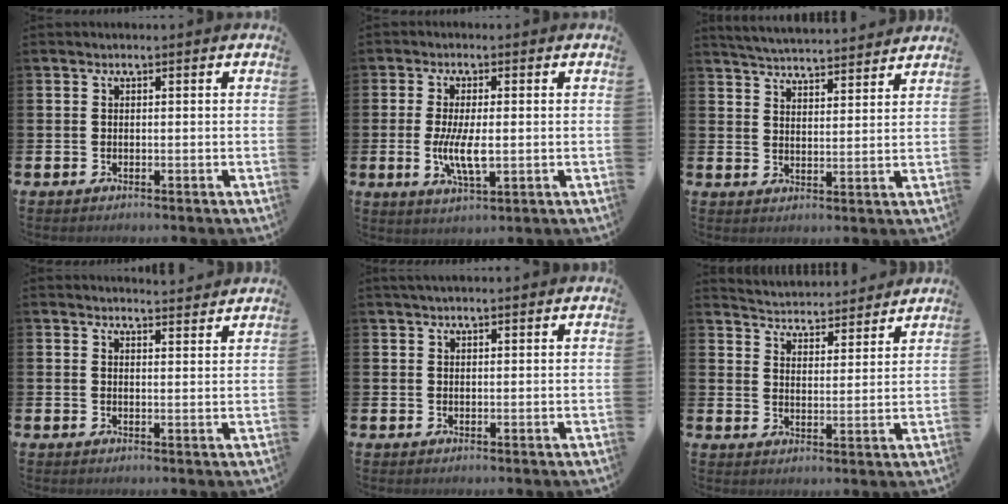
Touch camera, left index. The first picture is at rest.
{"total": 5.8, "force": [-0.3, 2.1, 5.4], "torque": [-0.103, 0.002, -0.007]}
{"total": 5.0, "force": [5.0, 0.1, 0.2], "torque": [-0.027, -0.031, 0.089]}
{"total": 3.1, "force": [3.0, -0.2, -0.2], "torque": [0.006, -0.025, 0.054]}
{"total": 1.5, "force": [1.4, 0.2, 0.6], "torque": [-0.005, -0.001, 0.024]}
{"total": 4.7, "force": [4.6, 0.6, -0.2], "torque": [-0.014, -0.041, 0.079]}